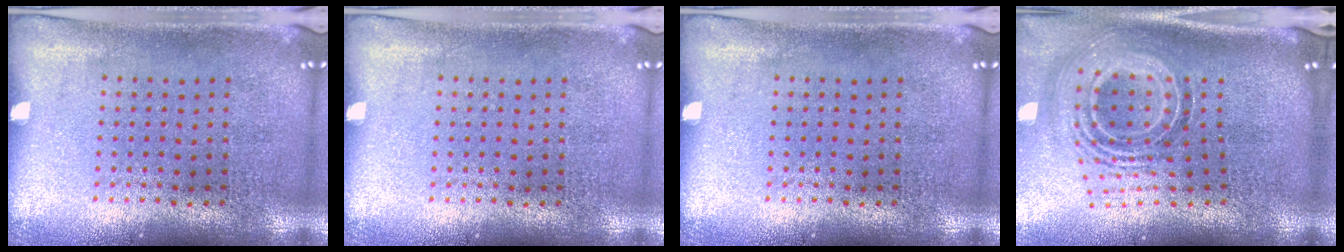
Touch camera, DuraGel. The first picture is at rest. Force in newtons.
{"total": 0.0}
{"total": 0.0}
{"total": 2.0, "press": 1.5, "slide": 1.3}